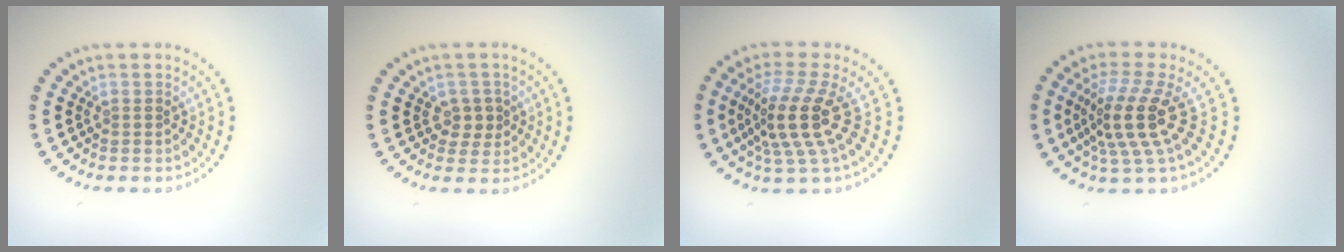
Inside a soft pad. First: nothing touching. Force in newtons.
{"total": 1.7, "press": 1.6, "slide": 0.6}
{"total": 4.6, "press": 3.4, "slide": 3.1}
{"total": 4.5, "press": 3.3, "slide": 3.0}